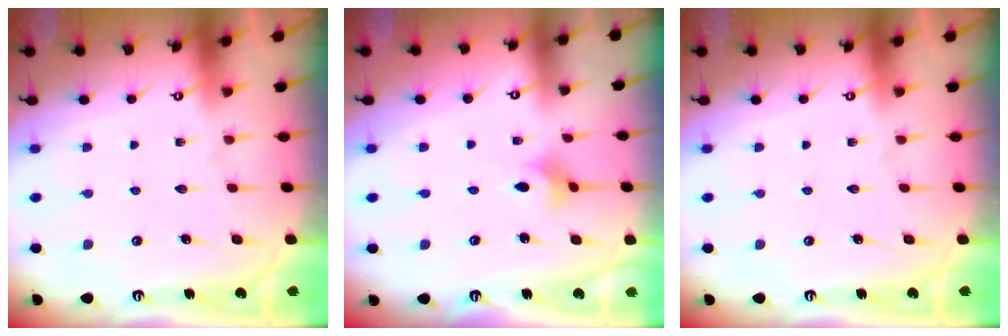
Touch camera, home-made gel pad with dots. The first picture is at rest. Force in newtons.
{"total": 2.7, "press": 2.7, "slide": 0.5}
{"total": 0.0}